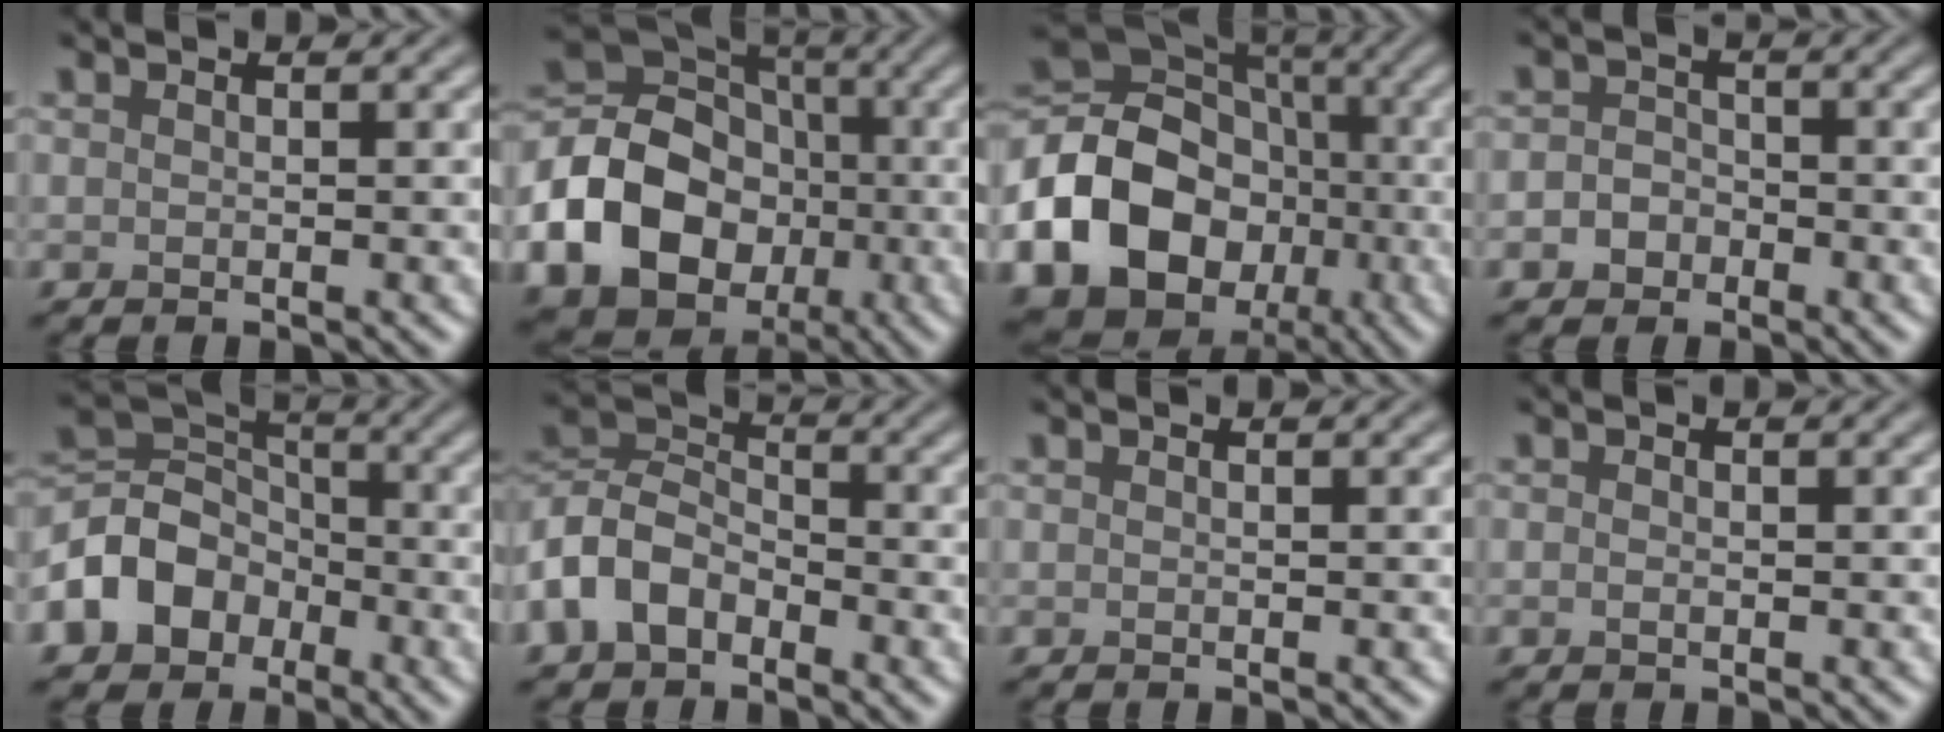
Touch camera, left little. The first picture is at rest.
{"total": 14.6, "force": [-4.3, 12.1, 7.0], "torque": [-0.149, -0.020, -0.101]}
{"total": 18.3, "force": [-5.7, 15.0, 8.8], "torque": [-0.198, -0.013, -0.122]}
{"total": 2.2, "force": [-0.9, 1.8, 0.8], "torque": [-0.001, 0.001, -0.026]}
{"total": 6.8, "force": [-3.0, 5.3, 3.0], "torque": [-0.054, 0.007, -0.073]}
{"total": 6.2, "force": [-2.9, 4.2, 3.5], "torque": [-0.077, 0.009, -0.074]}
{"total": 0.0}
{"total": 0.5, "force": [-0.1, 0.3, 0.4], "torque": [-0.009, -0.002, -0.002]}